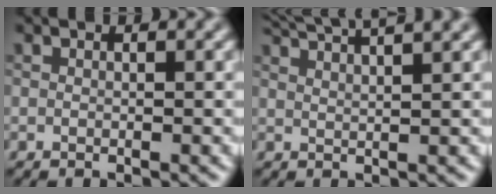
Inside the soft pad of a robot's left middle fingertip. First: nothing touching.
{"total": 6.4, "force": [5.2, 1.5, 3.4], "torque": [-0.035, 0.035, 0.045]}